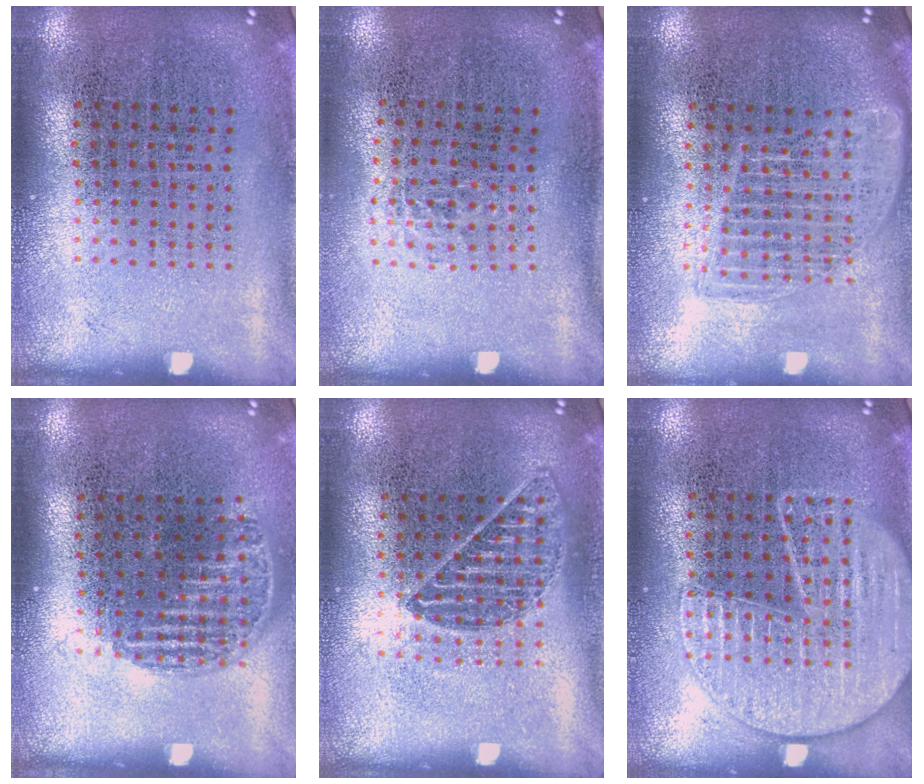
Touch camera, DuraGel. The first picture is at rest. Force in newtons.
{"total": 0.6, "press": 0.5, "slide": 0.5}
{"total": 1.7, "press": 1.5, "slide": 0.8}
{"total": 1.0, "press": 0.9, "slide": 0.5}
{"total": 1.0, "press": 0.9, "slide": 0.4}
{"total": 1.6, "press": 1.6, "slide": 0.1}